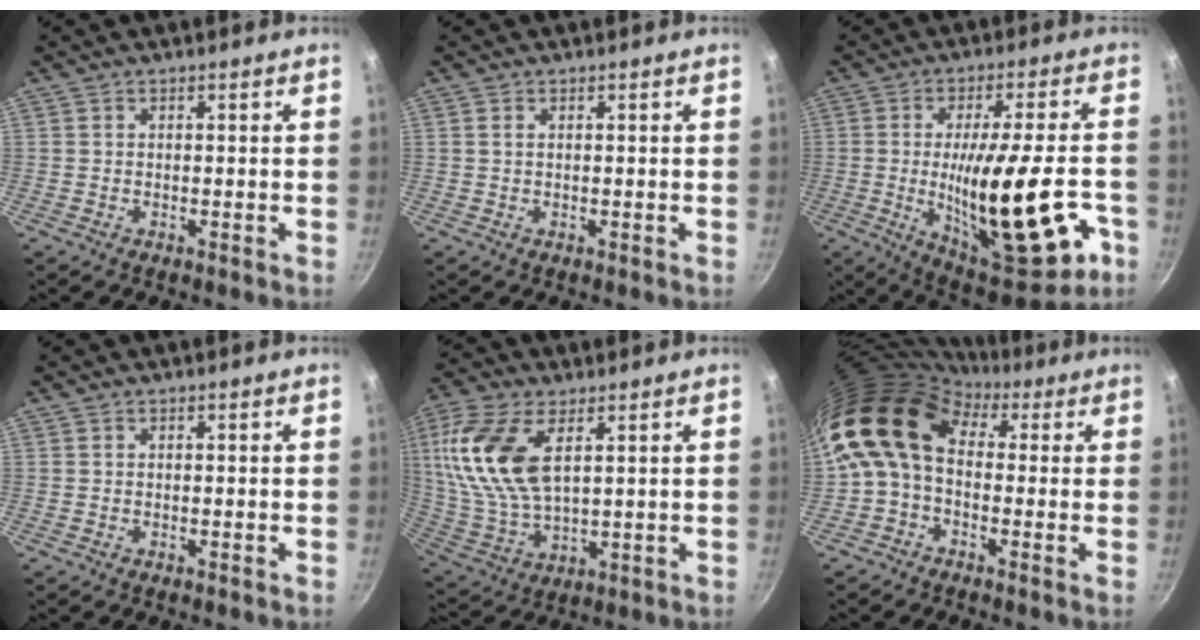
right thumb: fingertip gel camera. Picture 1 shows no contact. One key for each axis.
{"total": 0.7, "fx": 0.3, "fy": 0.3, "fz": 0.5, "tx": -0.010, "ty": 0.001, "tz": 0.004}
{"total": 24.4, "fx": -6.4, "fy": 7.8, "fz": 22.2, "tx": -0.314, "ty": 0.011, "tz": -0.079}
{"total": 0.0}
{"total": 16.7, "fx": 5.6, "fy": 8.7, "fz": 13.1, "tx": -0.260, "ty": -0.018, "tz": 0.114}
{"total": 13.9, "fx": 1.3, "fy": 10.0, "fz": 9.6, "tx": -0.170, "ty": 0.031, "tz": -0.003}